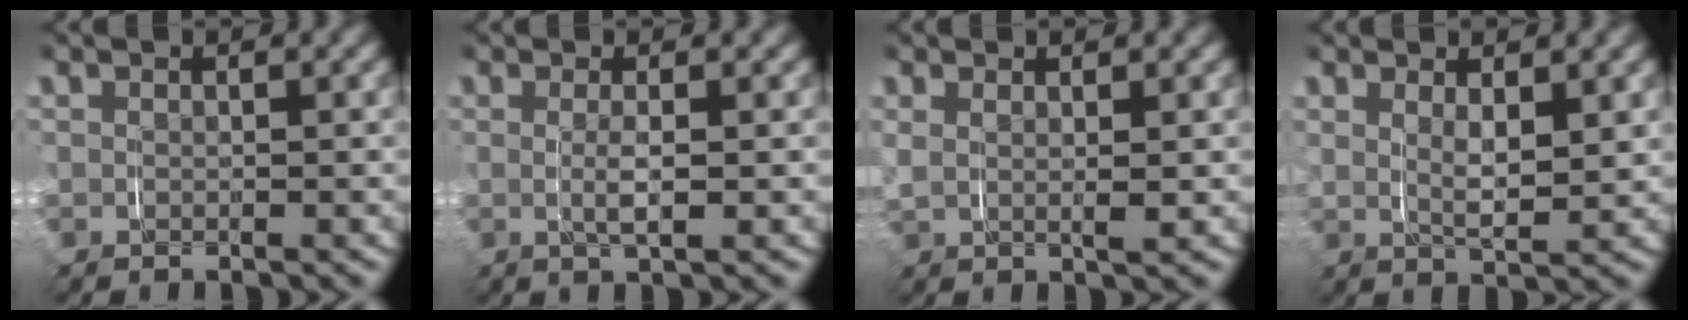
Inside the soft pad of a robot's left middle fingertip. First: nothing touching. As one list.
[{"total": 1.8, "force": [-0.1, 0.1, 1.8], "torque": [-0.034, -0.006, 0.004]}, {"total": 1.9, "force": [0.9, 1.0, 1.4], "torque": [-0.037, -0.005, 0.020]}, {"total": 2.7, "force": [1.3, 0.7, 2.3], "torque": [-0.044, -0.013, 0.026]}]